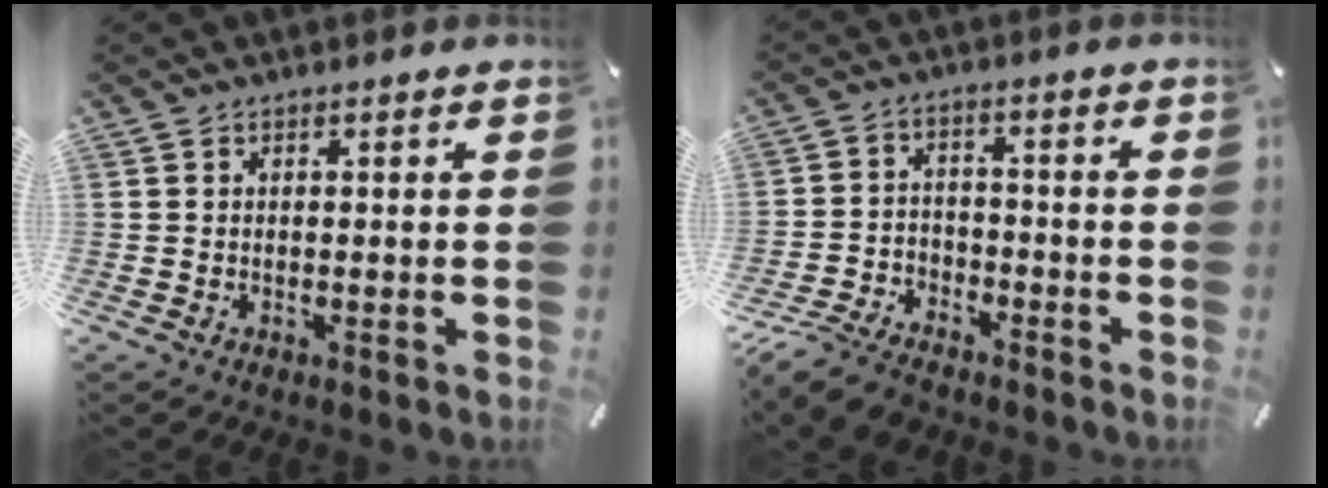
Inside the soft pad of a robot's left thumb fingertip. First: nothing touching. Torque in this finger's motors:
{"motor_torque": [-0.94, 1.63, 0.16, 0.15, 0.02]}